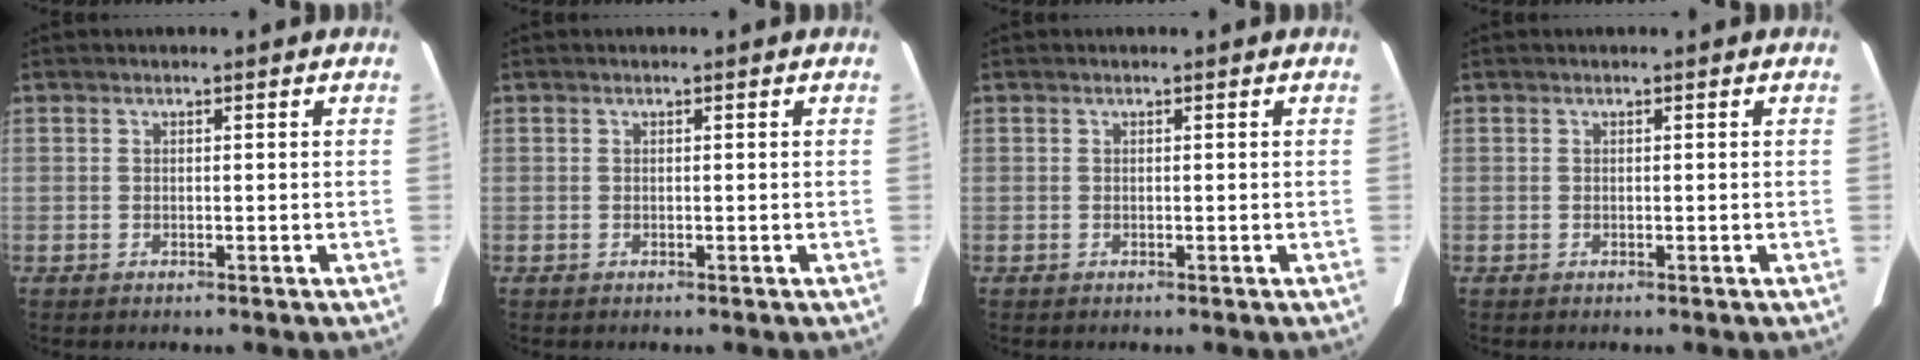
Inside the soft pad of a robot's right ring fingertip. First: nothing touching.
{"total": 0.0}
{"total": 0.0}
{"total": 0.0}